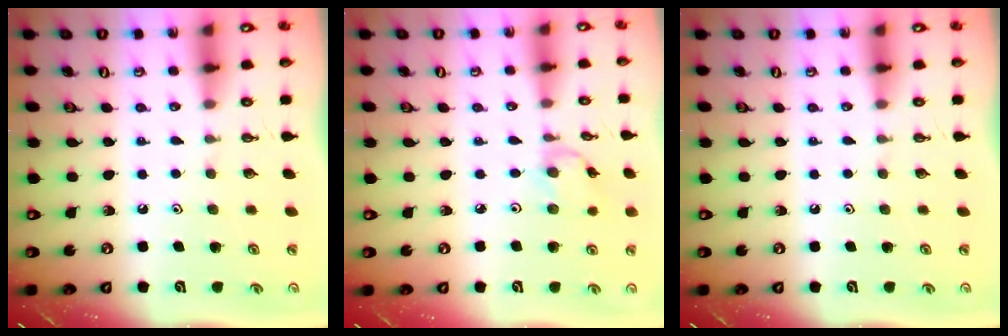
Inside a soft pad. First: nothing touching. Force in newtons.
{"total": 2.9, "press": 2.9, "slide": 0.3}
{"total": 0.0}